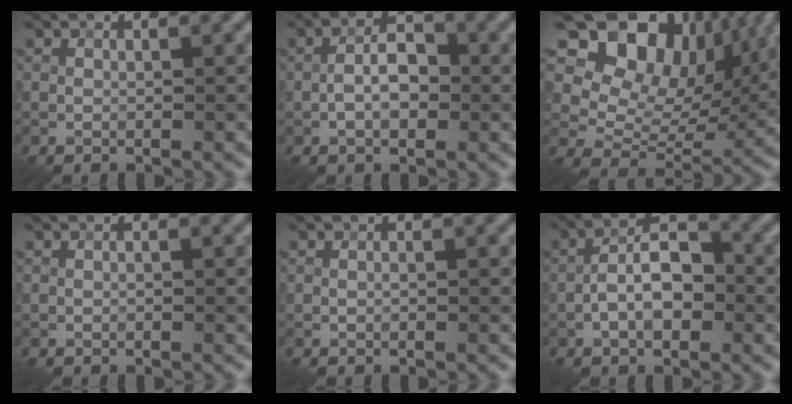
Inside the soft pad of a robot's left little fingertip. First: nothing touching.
{"total": 3.6, "force": [-0.8, 1.8, 3.0], "torque": [-0.051, 0.007, -0.019]}
{"total": 12.5, "force": [6.2, 8.3, 7.0], "torque": [-0.127, 0.014, 0.105]}
{"total": 0.0}
{"total": 0.0}
{"total": 5.4, "force": [-1.4, 2.5, 4.5], "torque": [-0.075, 0.012, -0.032]}